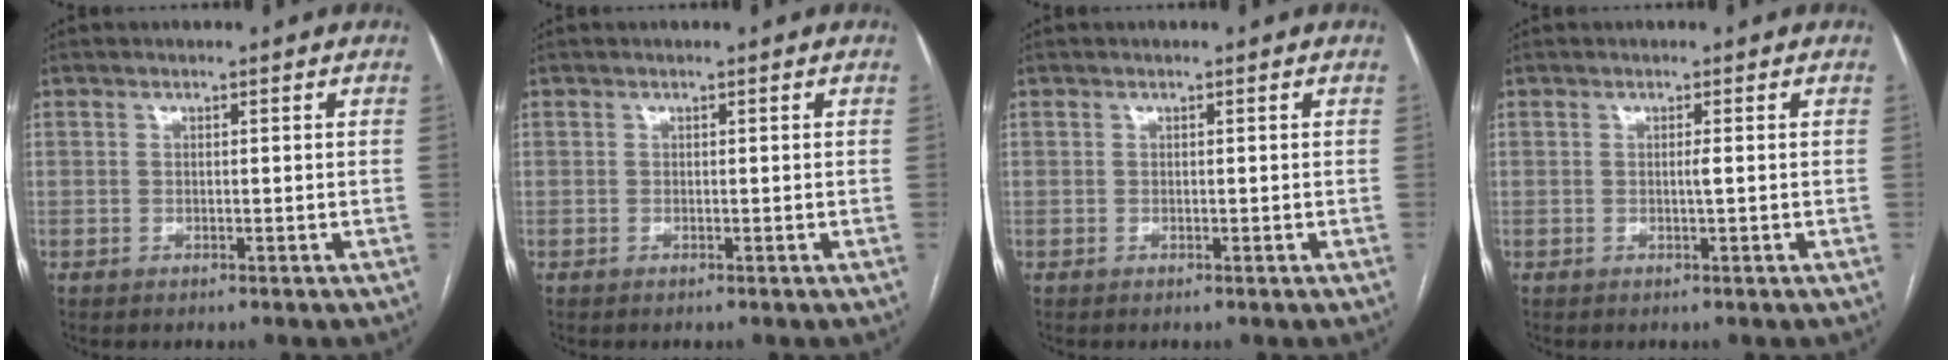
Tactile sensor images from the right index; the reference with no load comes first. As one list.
[{"total": 0.0}, {"total": 0.0}, {"total": 0.7, "force": [0.0, -0.3, 0.7], "torque": [-0.011, -0.001, -0.002]}]